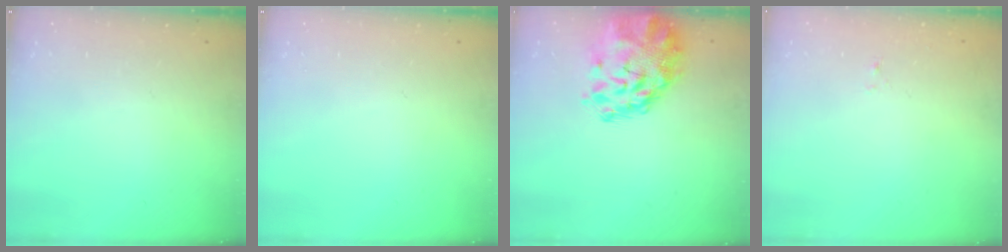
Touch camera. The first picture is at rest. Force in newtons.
{"total": 0.0}
{"total": 3.8, "press": 3.5, "slide": 1.3}
{"total": 0.0}